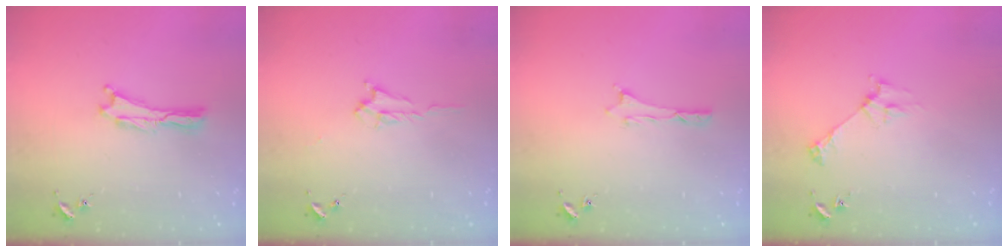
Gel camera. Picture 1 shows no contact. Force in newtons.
{"total": 1.7, "press": 1.7, "slide": 0.3}
{"total": 0.6, "press": 0.5, "slide": 0.2}
{"total": 2.8, "press": 2.8, "slide": 0.3}